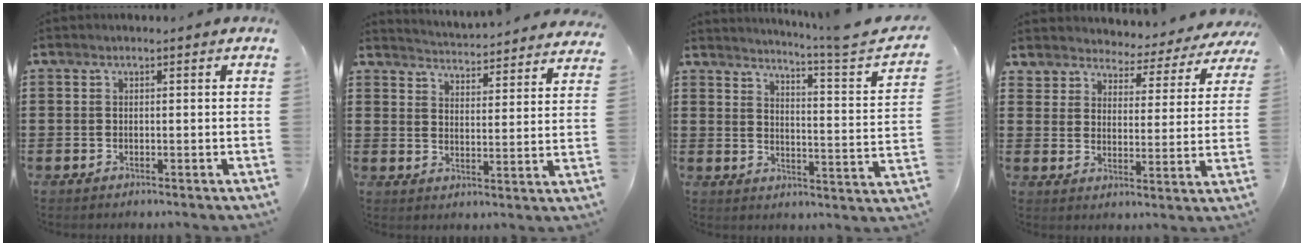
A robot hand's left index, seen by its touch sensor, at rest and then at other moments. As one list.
[{"total": 3.8, "force": [3.7, -0.8, -0.1], "torque": [-0.019, -0.037, 0.061]}, {"total": 4.3, "force": [3.4, -1.5, 2.2], "torque": [-0.051, -0.043, 0.044]}, {"total": 4.2, "force": [4.1, 0.5, -0.4], "torque": [-0.020, -0.036, 0.069]}]